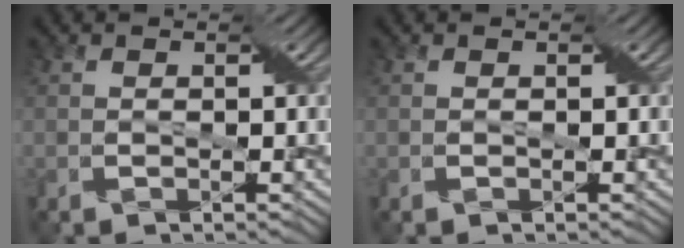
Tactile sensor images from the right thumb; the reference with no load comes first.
{"total": 0.0}